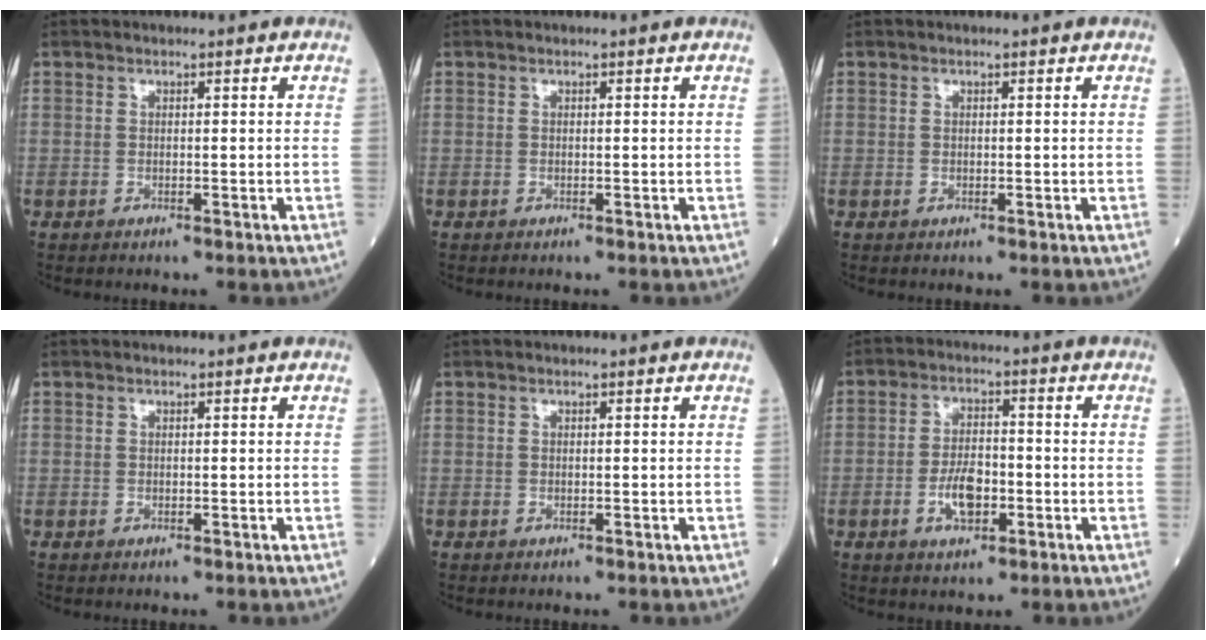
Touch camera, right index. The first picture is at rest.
{"total": 0.0}
{"total": 0.0}
{"total": 0.0}
{"total": 0.0}
{"total": 5.9, "force": [-1.9, 2.7, 4.9], "torque": [-0.096, 0.004, -0.032]}